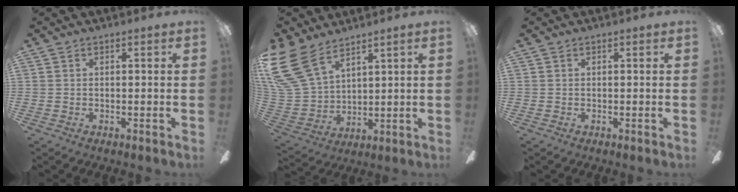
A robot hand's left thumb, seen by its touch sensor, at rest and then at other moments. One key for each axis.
{"total": 16.9, "fx": 10.2, "fy": 9.7, "fz": 9.3, "tx": -0.228, "ty": -0.045, "tz": 0.195}
{"total": 0.0}